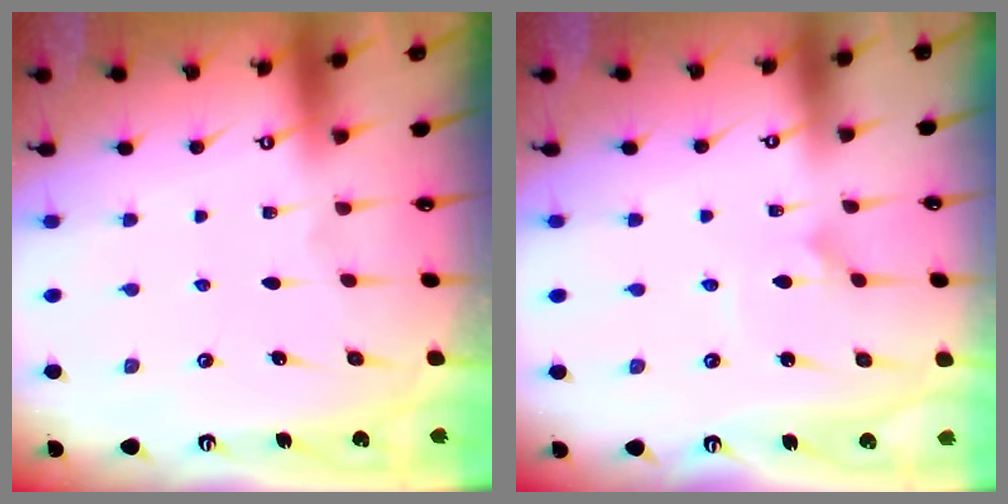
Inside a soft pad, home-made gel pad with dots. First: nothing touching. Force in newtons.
{"total": 2.3, "press": 2.3, "slide": 0.1}